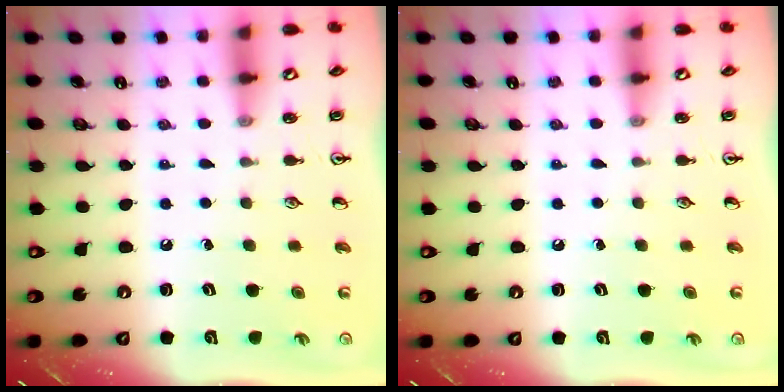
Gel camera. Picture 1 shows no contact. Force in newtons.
{"total": 0.0}